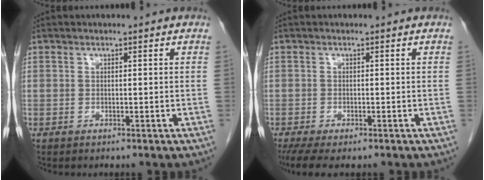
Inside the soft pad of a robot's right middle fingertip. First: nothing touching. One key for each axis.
{"total": 5.4, "fx": -3.9, "fy": 1.7, "fz": 3.4, "tx": -0.058, "ty": -0.016, "tz": -0.062}